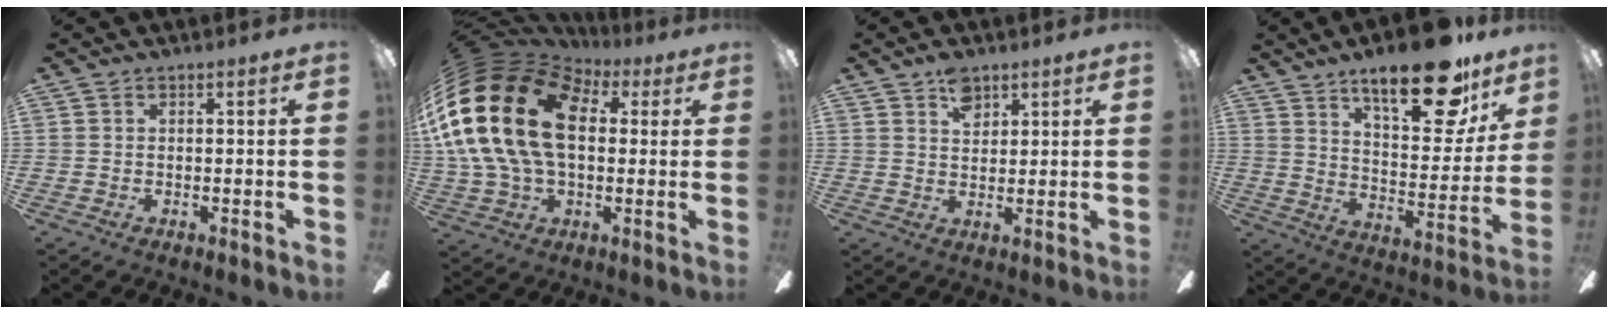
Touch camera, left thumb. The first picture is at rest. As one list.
[{"total": 27.4, "force": [4.2, 18.2, 20.1], "torque": [-0.425, 0.003, 0.072]}, {"total": 8.4, "force": [5.4, 5.2, 3.7], "torque": [-0.050, -0.020, 0.098]}, {"total": 21.5, "force": [15.4, 7.3, 13.1], "torque": [-0.186, -0.095, 0.250]}]